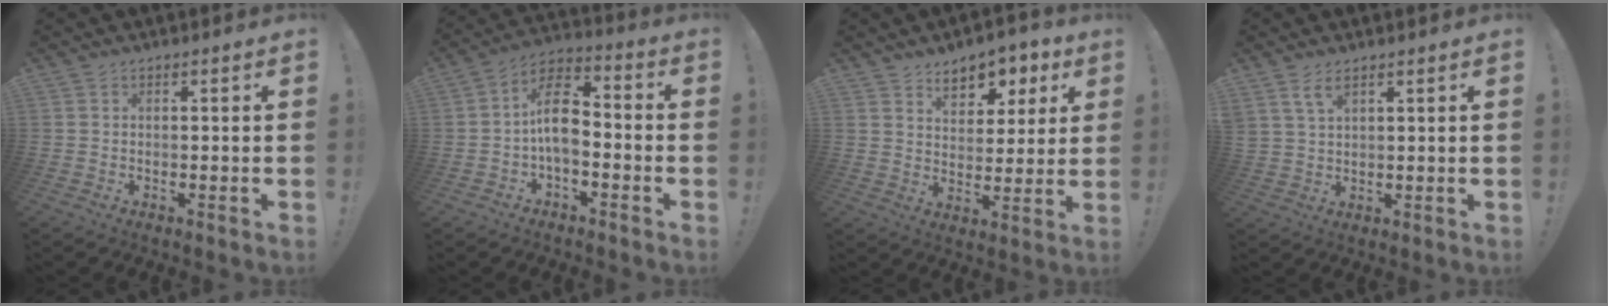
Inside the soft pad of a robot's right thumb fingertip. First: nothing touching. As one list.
[{"total": 11.8, "force": [-0.5, 7.9, 8.8], "torque": [-0.155, 0.019, -0.006]}, {"total": 8.9, "force": [5.7, 5.7, 3.7], "torque": [-0.038, -0.042, 0.102]}, {"total": 4.4, "force": [2.9, 1.6, 3.0], "torque": [-0.058, -0.011, 0.053]}]